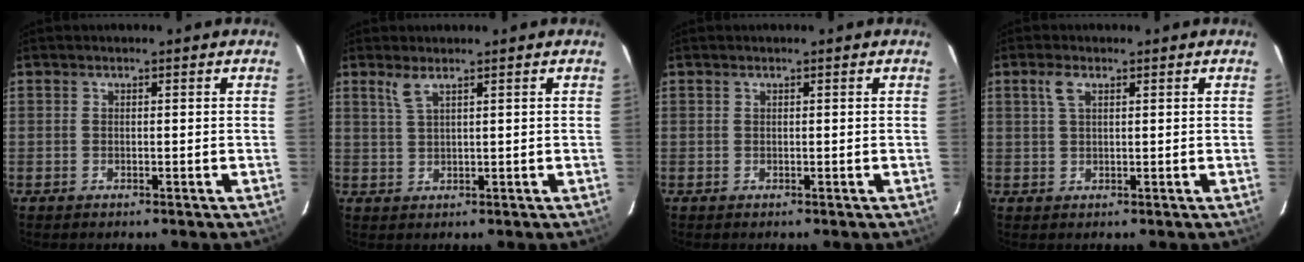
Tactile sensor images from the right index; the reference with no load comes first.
{"total": 2.4, "force": [1.7, 0.0, 1.7], "torque": [-0.039, 0.000, 0.036]}
{"total": 0.0}
{"total": 2.6, "force": [1.3, 1.1, 2.0], "torque": [-0.043, 0.005, 0.026]}